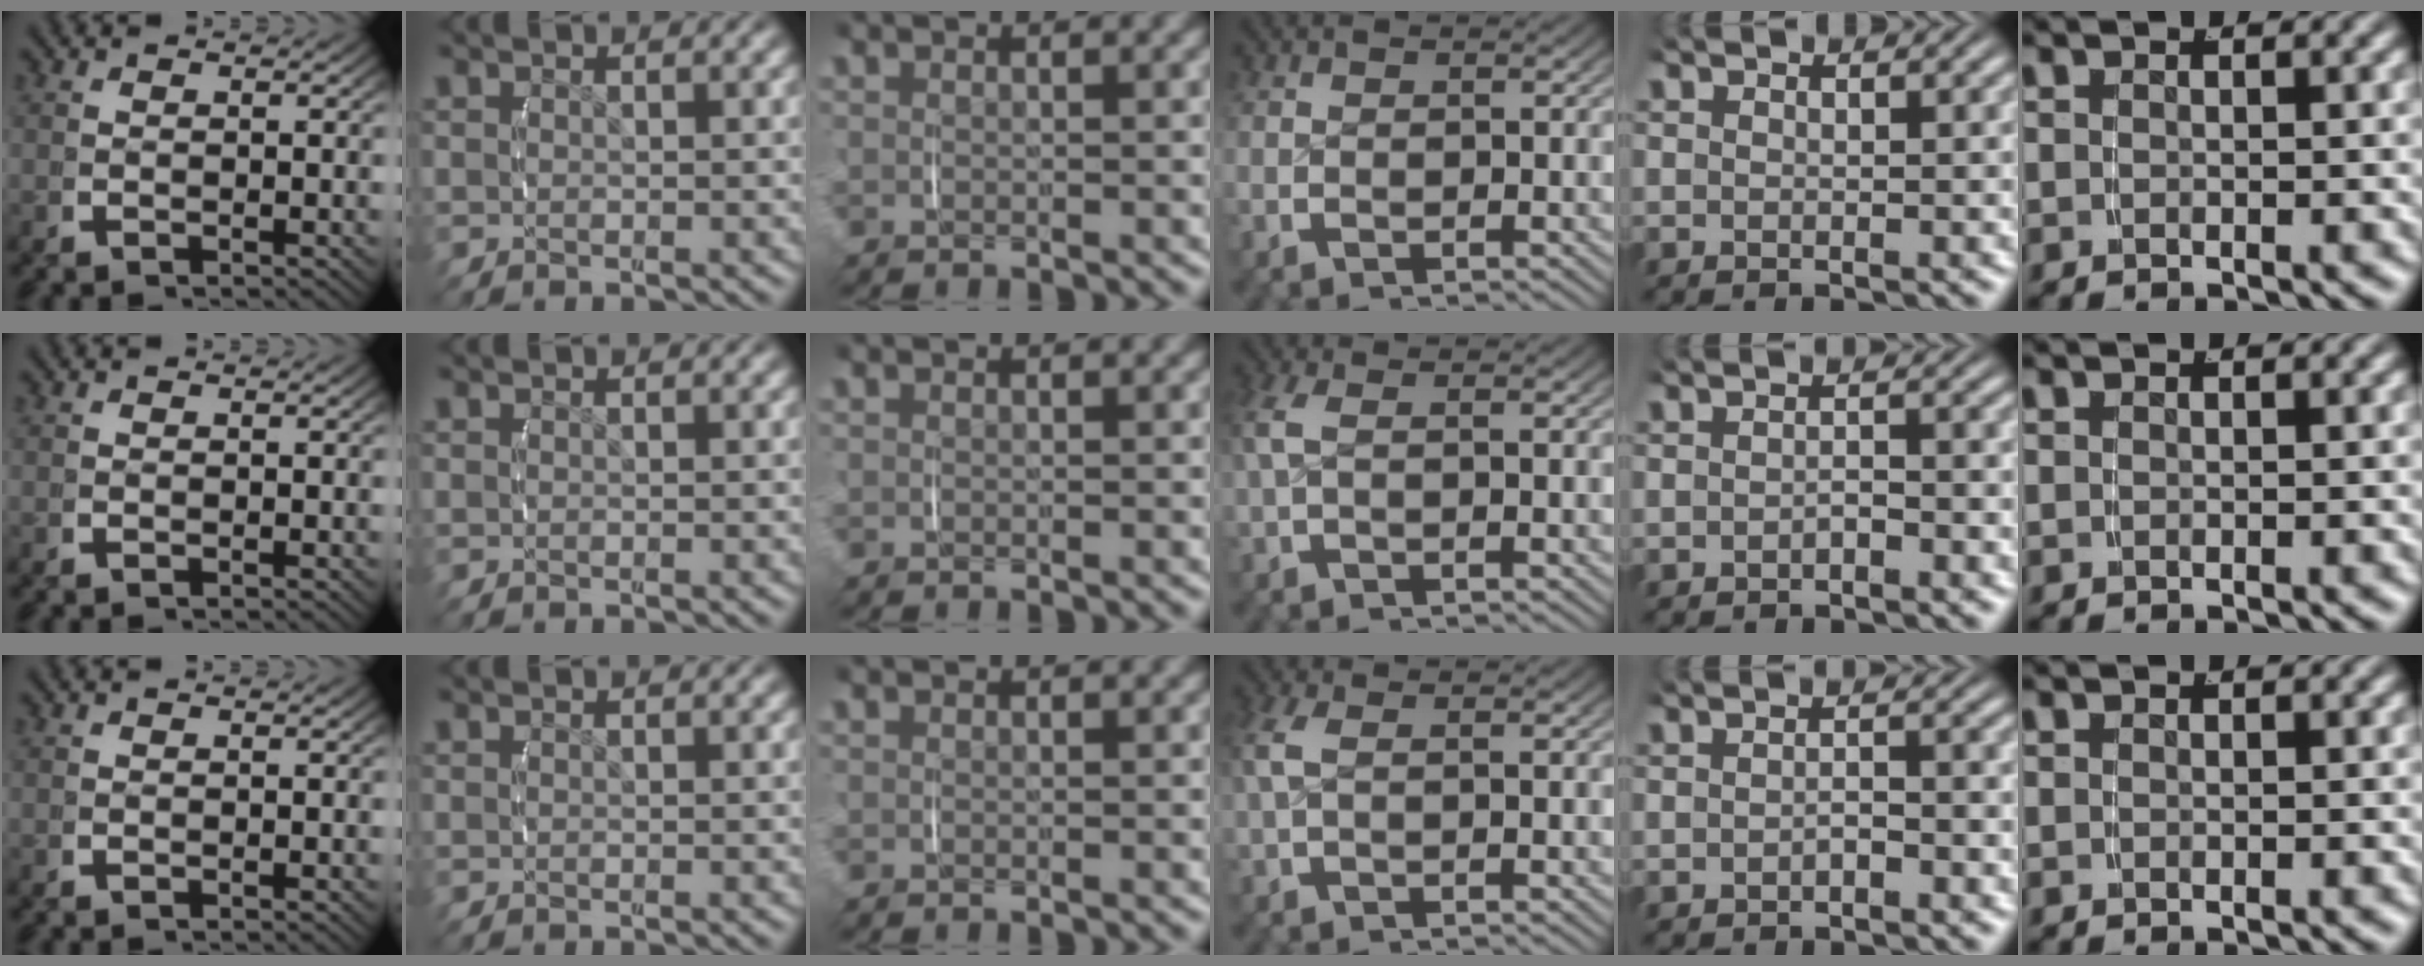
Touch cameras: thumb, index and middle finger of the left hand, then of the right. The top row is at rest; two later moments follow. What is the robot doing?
{"motion": "lift_and_place", "object": "toothpaste"}